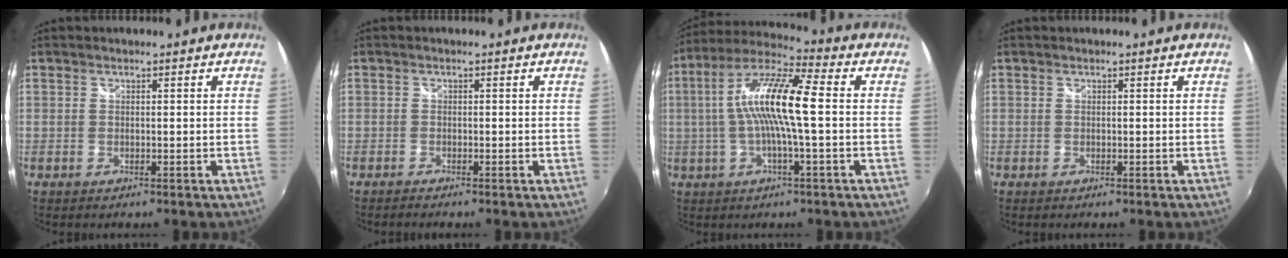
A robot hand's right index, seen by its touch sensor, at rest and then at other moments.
{"total": 1.1, "force": [-1.1, 0.3, 0.3], "torque": [-0.012, -0.005, -0.022]}
{"total": 14.1, "force": [0.4, 2.0, 14.0], "torque": [-0.266, 0.018, -0.003]}
{"total": 0.0}